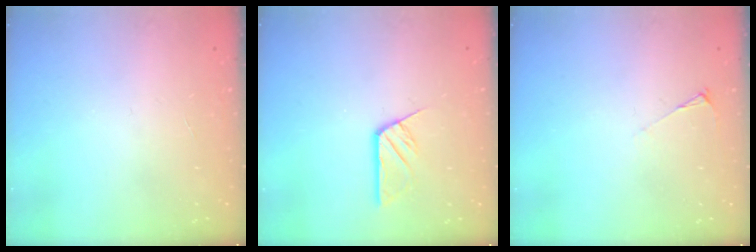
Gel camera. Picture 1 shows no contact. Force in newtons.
{"total": 6.0, "press": 6.0, "slide": 0.5}
{"total": 3.6, "press": 3.5, "slide": 0.5}